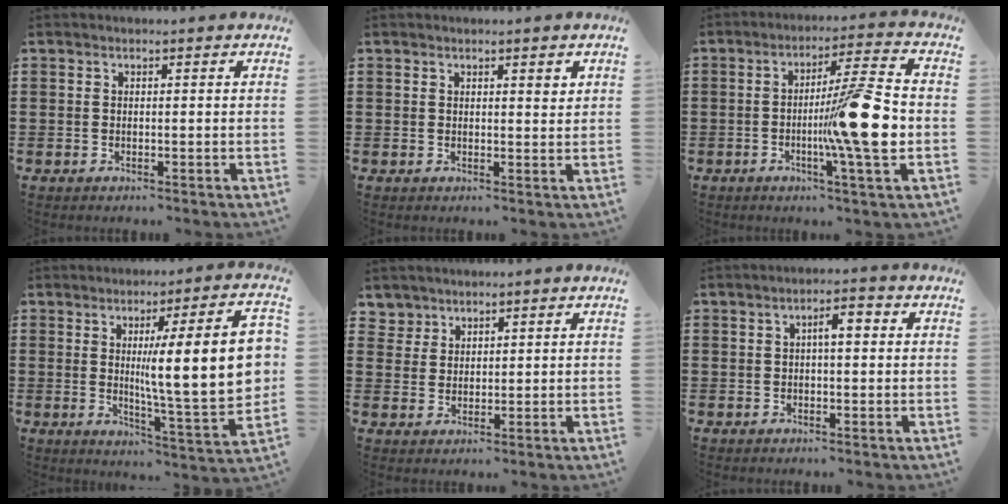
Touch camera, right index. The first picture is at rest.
{"total": 1.3, "force": [1.0, 0.5, 0.7], "torque": [-0.007, -0.001, 0.016]}
{"total": 13.2, "force": [-1.7, 0.7, 13.0], "torque": [-0.196, -0.014, -0.037]}
{"total": 16.3, "force": [2.4, 2.7, 15.9], "torque": [-0.239, -0.019, 0.036]}
{"total": 3.2, "force": [2.4, 2.1, -0.1], "torque": [-0.011, 0.009, 0.049]}
{"total": 3.1, "force": [0.2, 0.9, 3.0], "torque": [-0.057, 0.006, 0.001]}